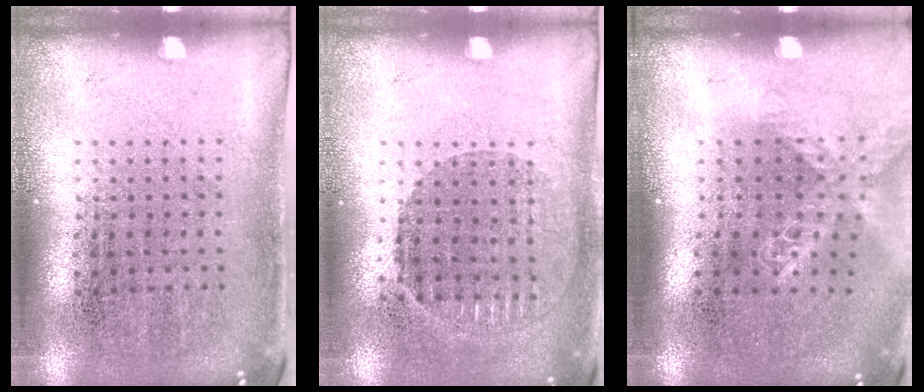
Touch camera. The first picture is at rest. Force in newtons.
{"total": 0.9, "press": 0.8, "slide": 0.4}
{"total": 1.5, "press": 1.3, "slide": 0.8}